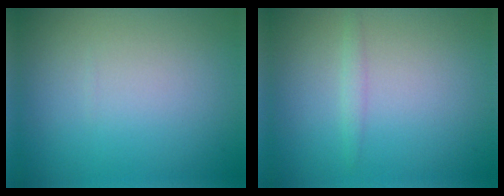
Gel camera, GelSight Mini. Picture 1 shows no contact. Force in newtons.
{"total": 0.8, "press": 0.8, "slide": 0.0}